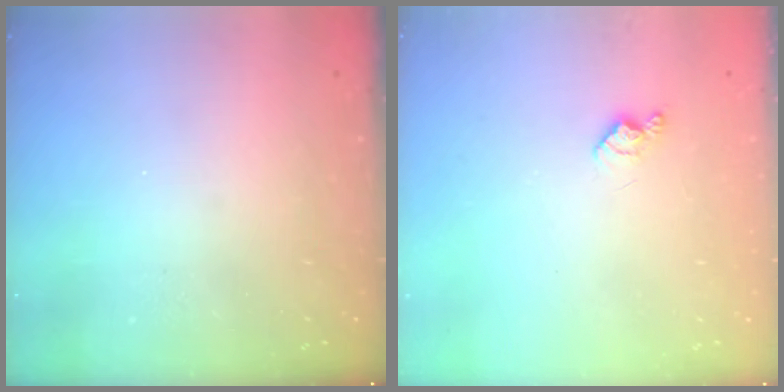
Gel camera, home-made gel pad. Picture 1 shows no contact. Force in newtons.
{"total": 4.6, "press": 4.6, "slide": 0.7}